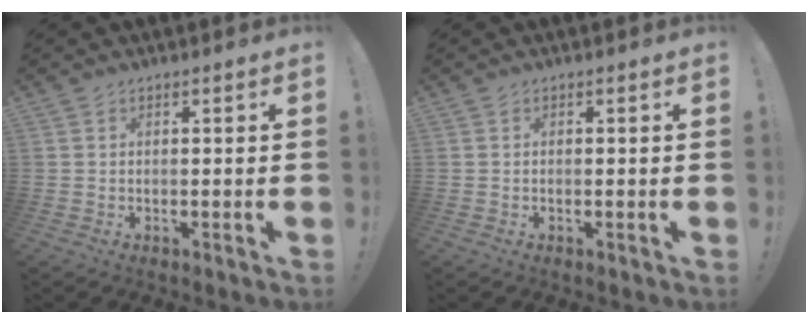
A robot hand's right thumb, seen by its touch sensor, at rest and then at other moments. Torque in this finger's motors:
{"motor_torque": [-0.08, -0.15, -0.04, 0.10, 0.00]}